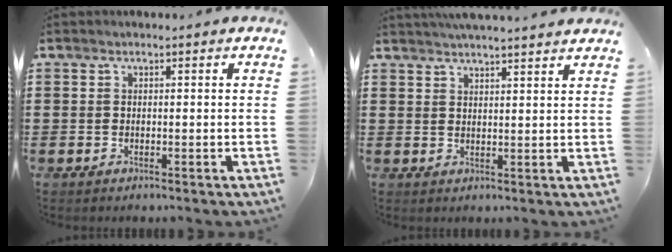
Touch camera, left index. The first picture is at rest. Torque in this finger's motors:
{"motor_torque": [1.08, -1.05, 0.19, 0.05]}